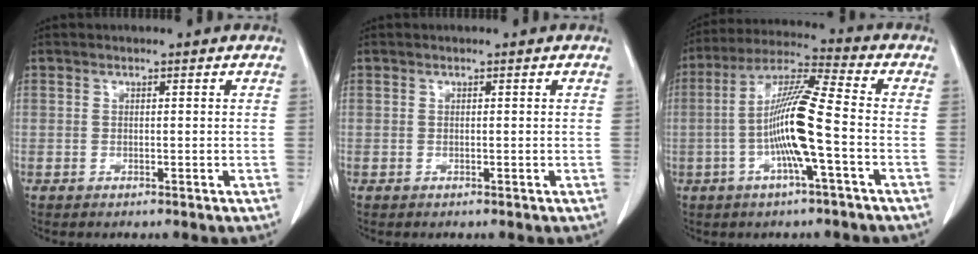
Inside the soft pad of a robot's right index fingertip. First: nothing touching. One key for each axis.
{"total": 0.0}
{"total": 11.6, "fx": -2.4, "fy": 0.0, "fz": 11.3, "tx": -0.218, "ty": 0.010, "tz": -0.050}